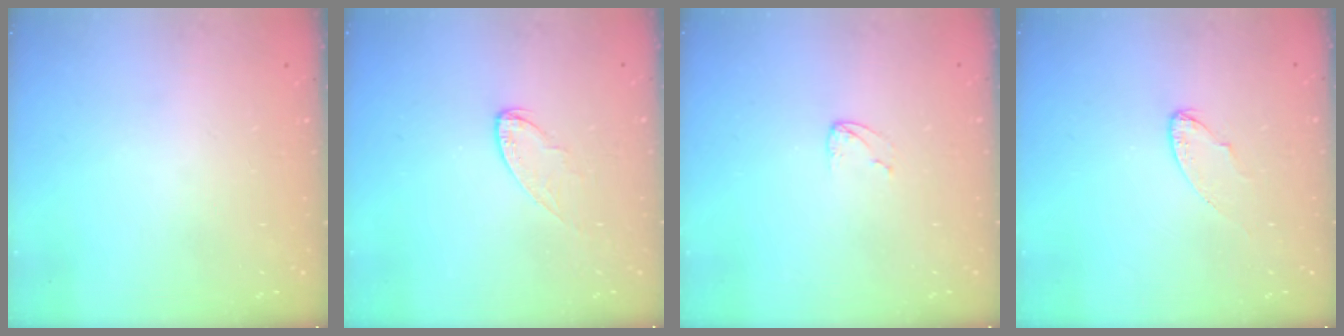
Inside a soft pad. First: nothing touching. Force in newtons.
{"total": 5.5, "press": 5.5, "slide": 0.4}
{"total": 3.3, "press": 3.3, "slide": 0.3}
{"total": 4.4, "press": 4.4, "slide": 0.4}